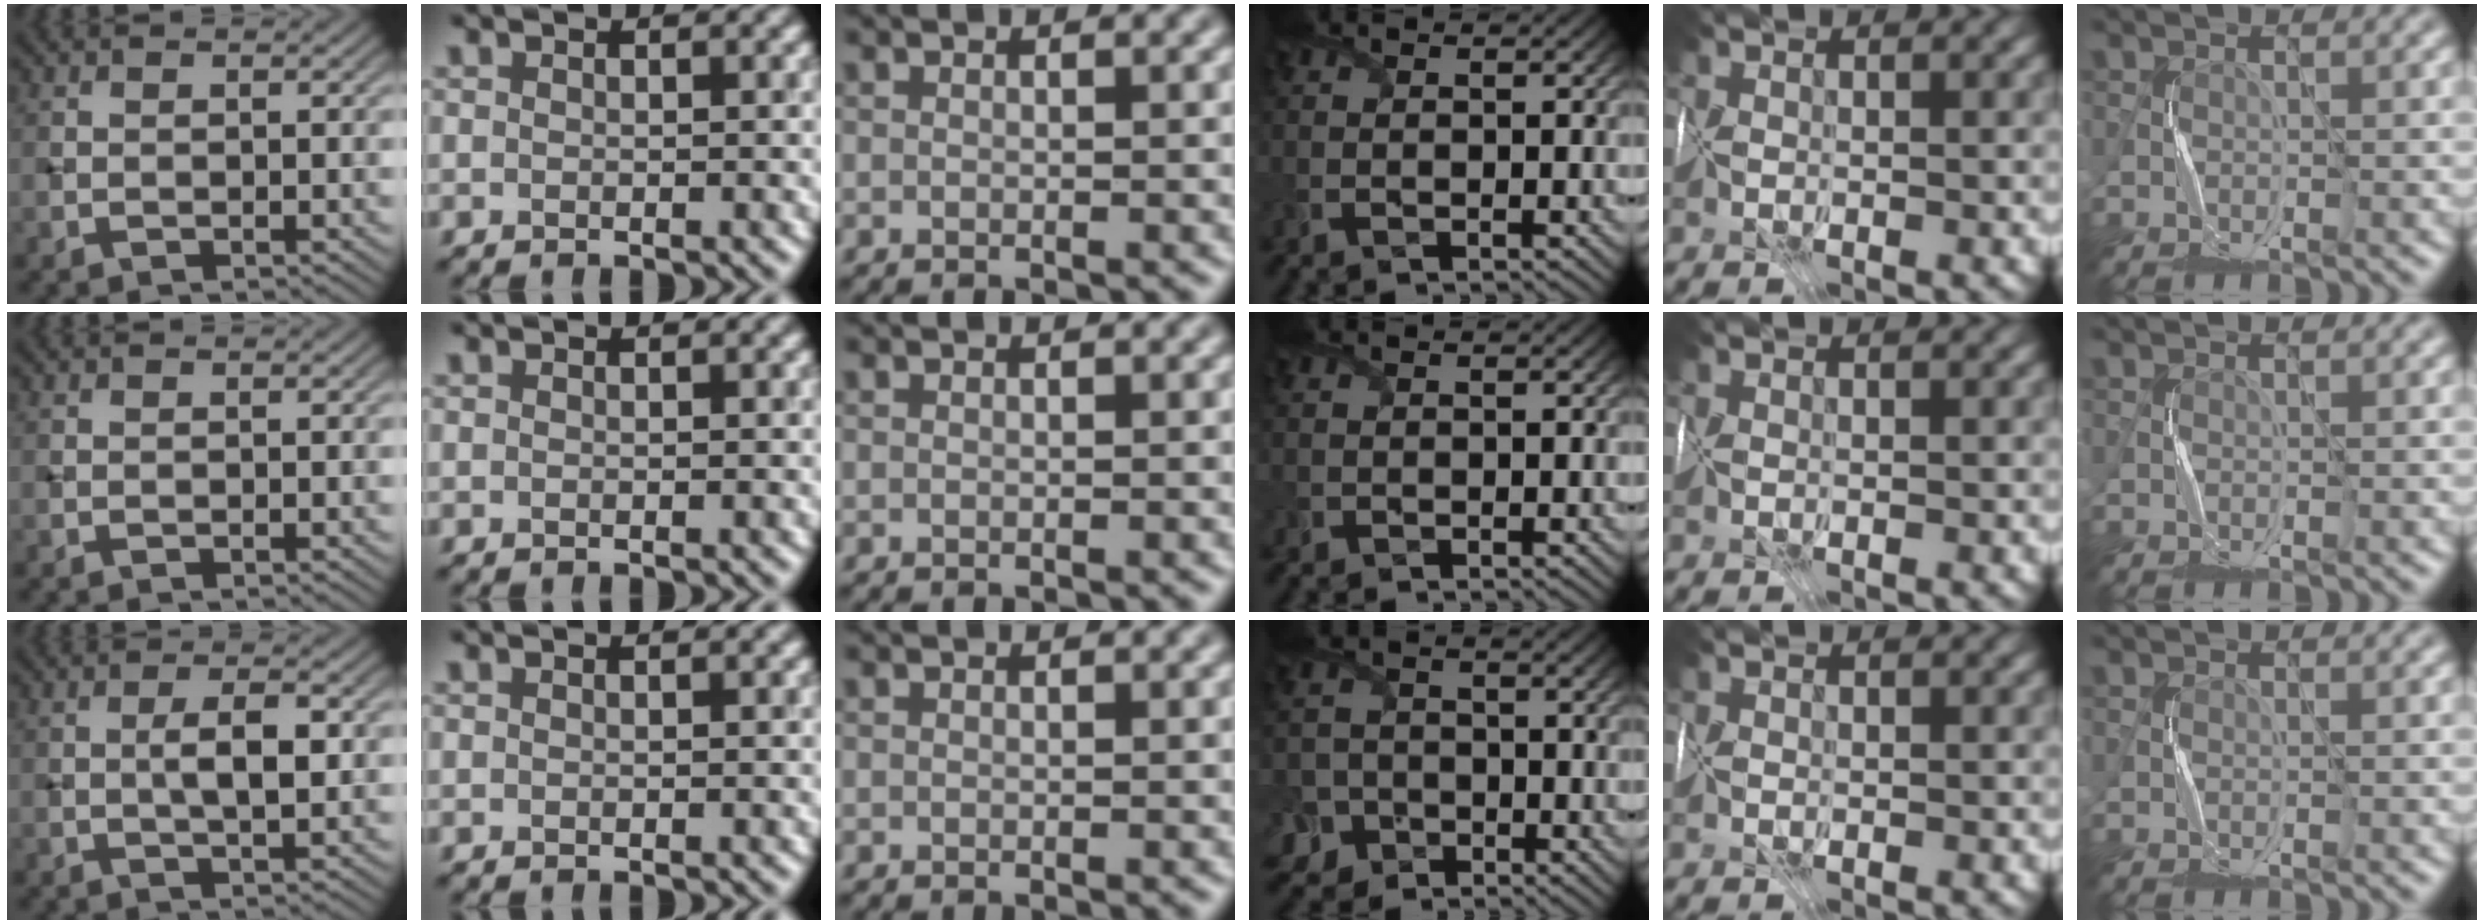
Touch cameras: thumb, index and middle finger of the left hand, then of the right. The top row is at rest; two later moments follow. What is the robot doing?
{"motion": "fold", "object": "map"}